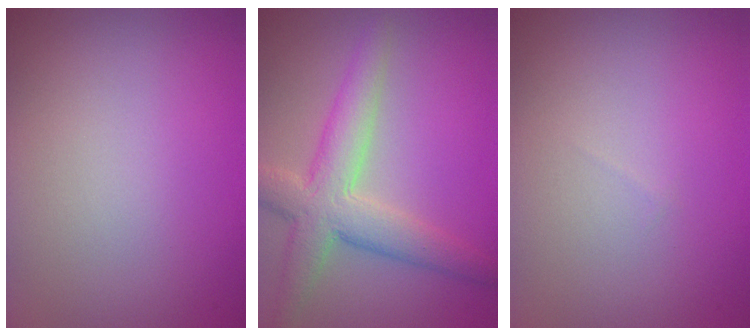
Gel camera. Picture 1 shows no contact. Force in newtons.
{"total": 5.6, "press": 5.6, "slide": 0.3}
{"total": 0.0}